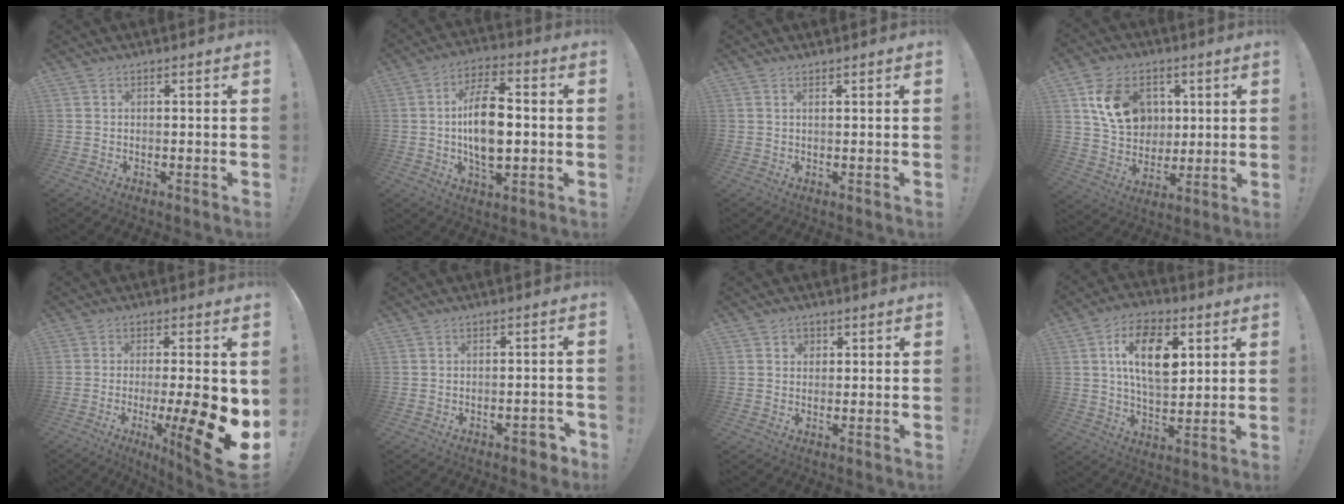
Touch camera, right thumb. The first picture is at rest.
{"total": 13.8, "force": [-0.4, 7.2, 11.8], "torque": [-0.202, 0.006, -0.009]}
{"total": 0.8, "force": [0.6, -0.3, 0.5], "torque": [-0.009, 0.001, 0.010]}
{"total": 15.1, "force": [5.4, 11.8, 7.8], "torque": [-0.120, -0.008, 0.111]}
{"total": 18.9, "force": [-2.8, 3.8, 18.3], "torque": [-0.258, -0.016, -0.033]}
{"total": 4.2, "force": [-2.5, 1.8, 2.8], "torque": [-0.031, 0.014, -0.041]}
{"total": 2.2, "force": [0.9, 2.0, 0.6], "torque": [-0.004, -0.004, 0.015]}
{"total": 15.0, "force": [4.5, 8.6, 11.4], "torque": [-0.193, -0.001, 0.078]}